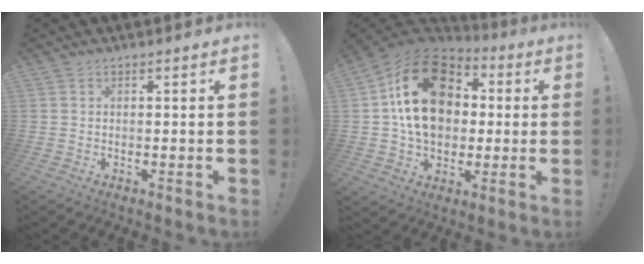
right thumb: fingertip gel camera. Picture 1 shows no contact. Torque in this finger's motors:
{"motor_torque": [0.53, 1.88, 0.54, 0.23, 0.19]}